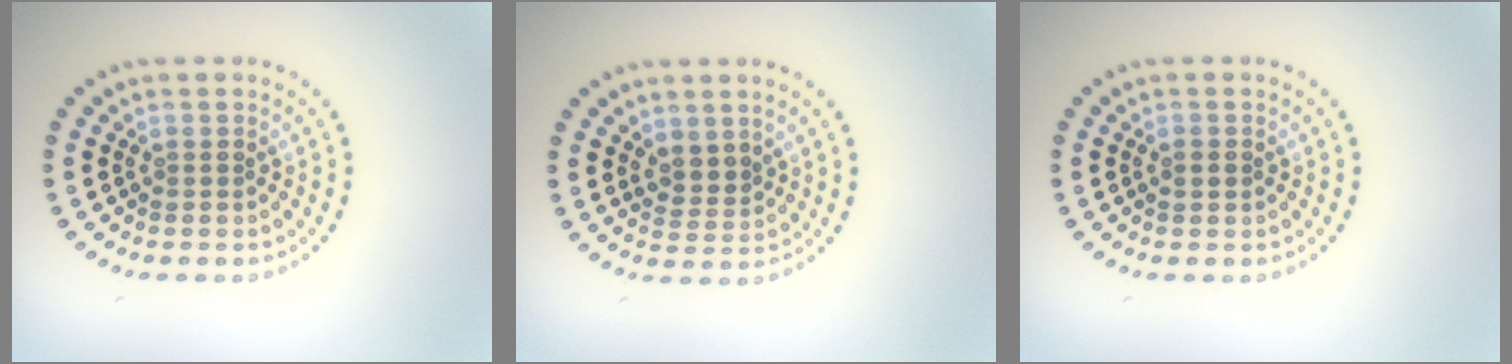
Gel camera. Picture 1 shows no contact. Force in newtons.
{"total": 1.9, "press": 1.5, "slide": 1.2}
{"total": 1.0, "press": 1.0, "slide": 0.1}